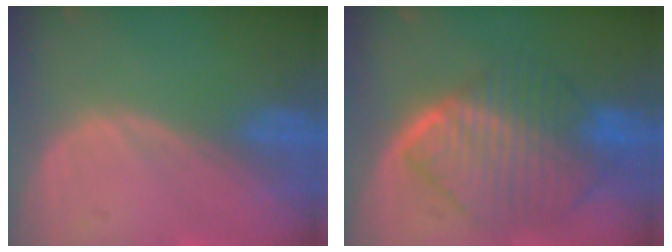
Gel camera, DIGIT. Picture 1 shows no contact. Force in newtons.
{"total": 10.5, "press": 10.5, "slide": 0.9}